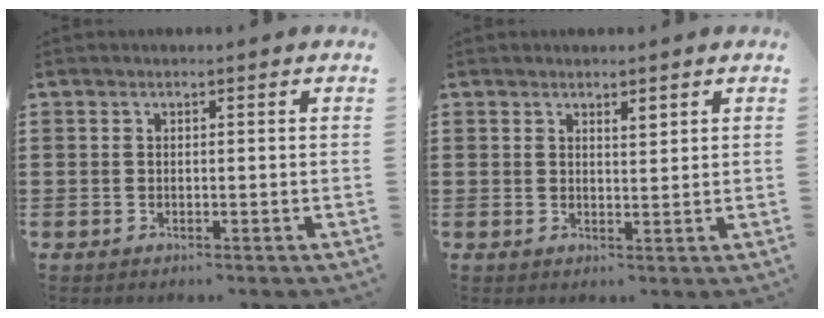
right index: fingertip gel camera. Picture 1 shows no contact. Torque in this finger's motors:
{"motor_torque": [-0.15, -0.09, 0.09, 0.00]}